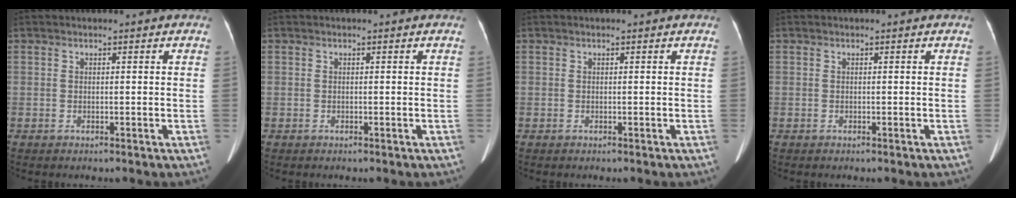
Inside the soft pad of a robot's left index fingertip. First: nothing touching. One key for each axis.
{"total": 0.0}
{"total": 0.0}
{"total": 0.0}